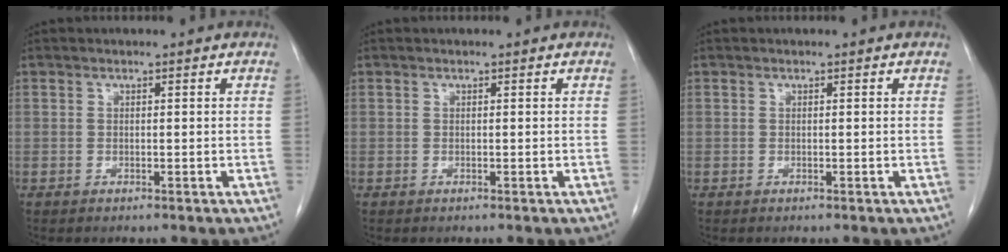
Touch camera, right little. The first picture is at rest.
{"total": 0.0}
{"total": 0.0}